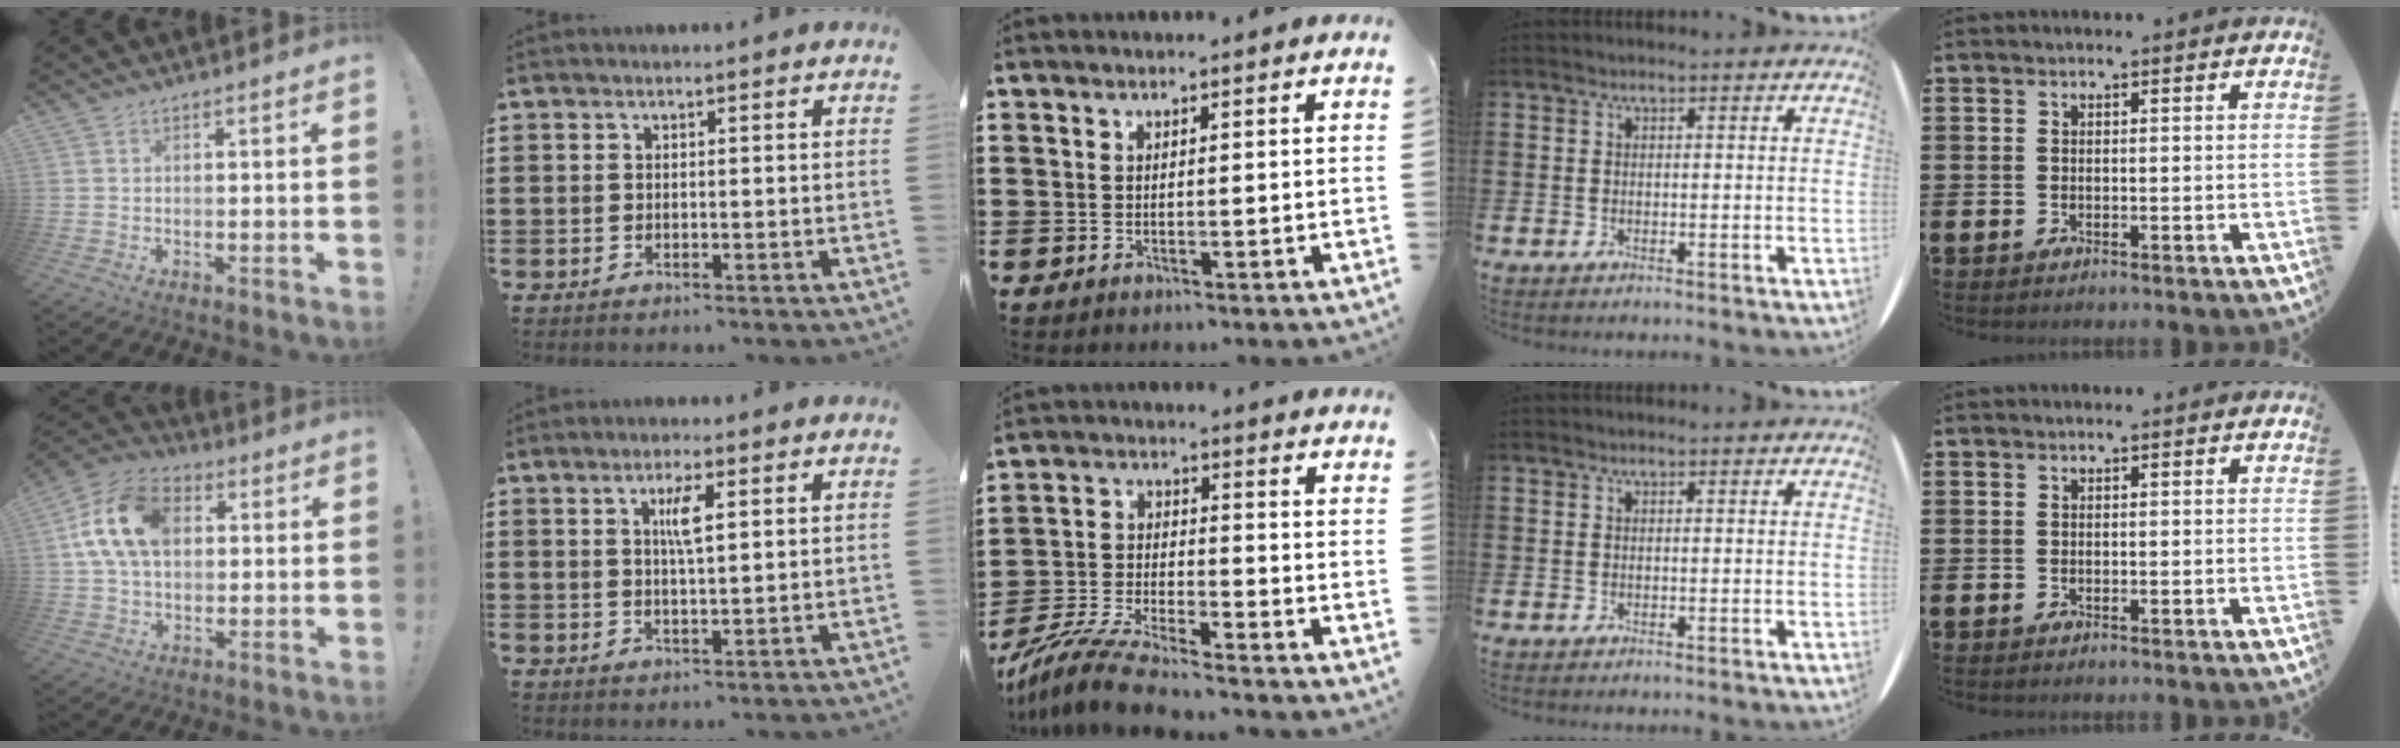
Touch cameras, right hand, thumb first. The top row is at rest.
{"thumb": {"total": 16.3, "force": [3.3, 11.2, 11.4], "torque": [-0.200, 0.008, 0.065]}, "index": {"total": 3.7, "force": [1.2, 0.7, 3.4], "torque": [-0.063, 0.004, 0.015]}, "middle": {"total": 8.1, "force": [-7.5, 0.4, 3.1], "torque": [-0.073, 0.000, -0.149]}}